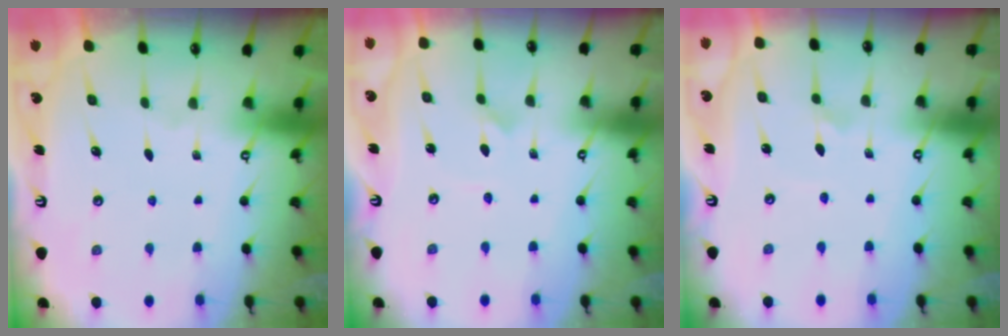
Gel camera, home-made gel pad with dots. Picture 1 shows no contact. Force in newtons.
{"total": 1.3, "press": 1.3, "slide": 0.1}
{"total": 1.3, "press": 1.3, "slide": 0.3}